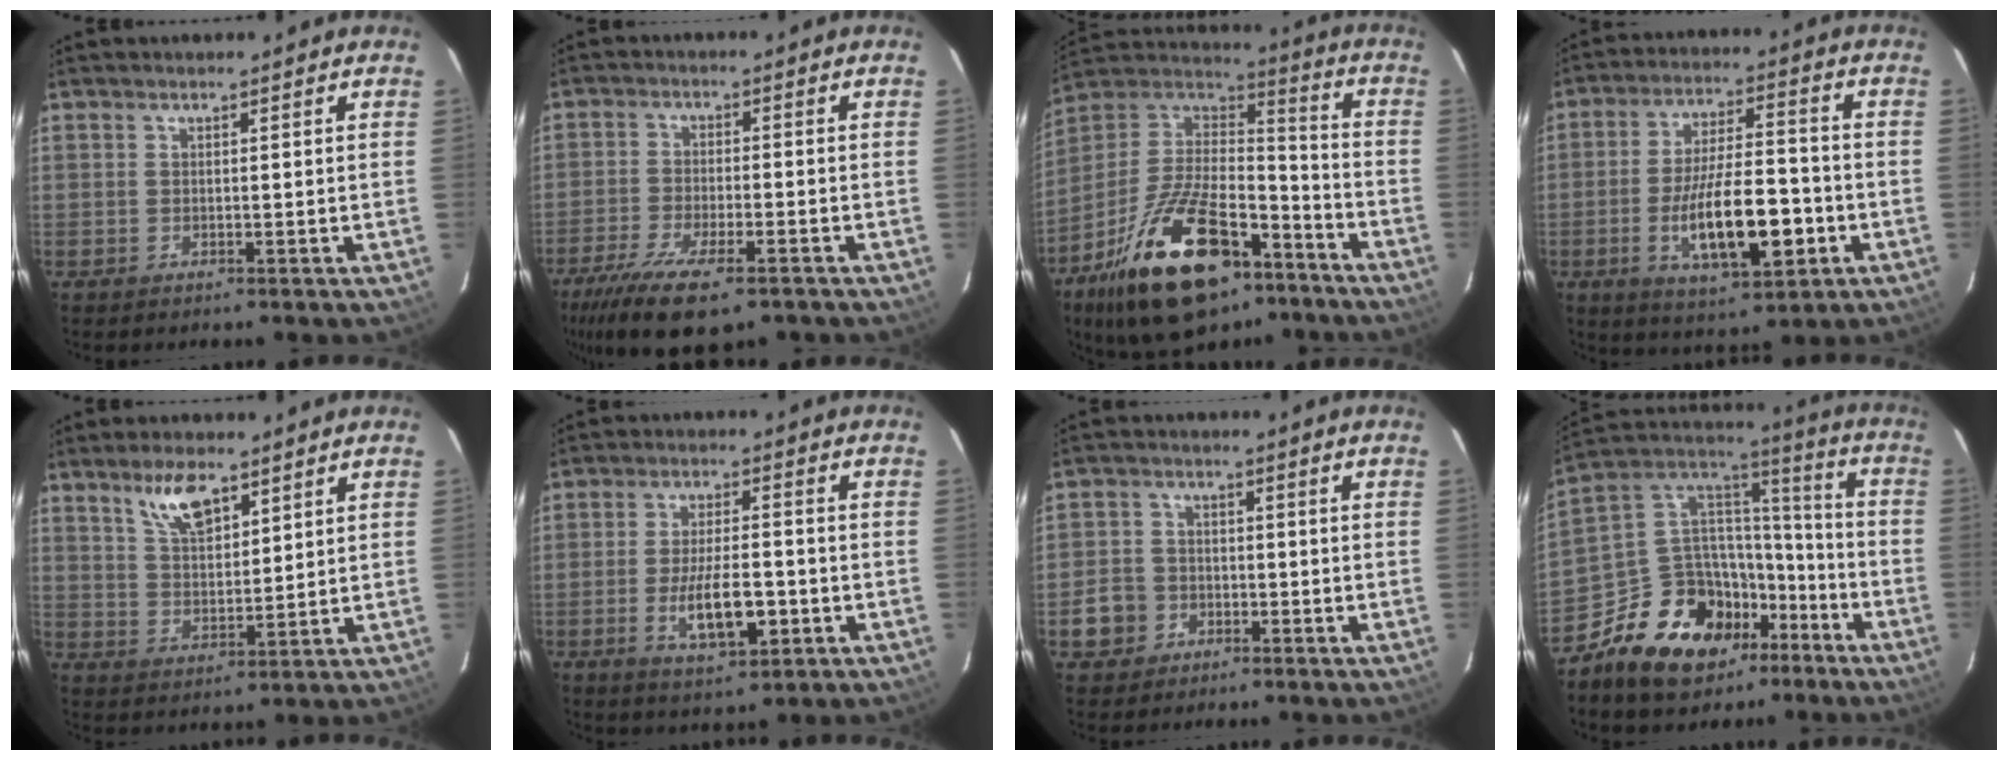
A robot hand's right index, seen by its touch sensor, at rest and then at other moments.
{"total": 13.5, "force": [-9.2, 4.1, 9.0], "torque": [-0.200, -0.044, -0.163]}
{"total": 27.9, "force": [-16.8, 12.9, 18.2], "torque": [-0.349, -0.004, -0.264]}
{"total": 14.9, "force": [-4.7, 4.9, 13.3], "torque": [-0.245, -0.009, -0.067]}
{"total": 7.5, "force": [4.9, 2.9, 5.0], "torque": [-0.088, 0.004, 0.097]}
{"total": 9.6, "force": [-3.1, 3.3, 8.5], "torque": [-0.163, -0.013, -0.047]}
{"total": 6.0, "force": [-2.6, 5.3, 1.3], "torque": [-0.041, 0.017, -0.043]}
{"total": 19.7, "force": [-11.8, 12.9, 9.1], "torque": [-0.195, 0.045, -0.182]}